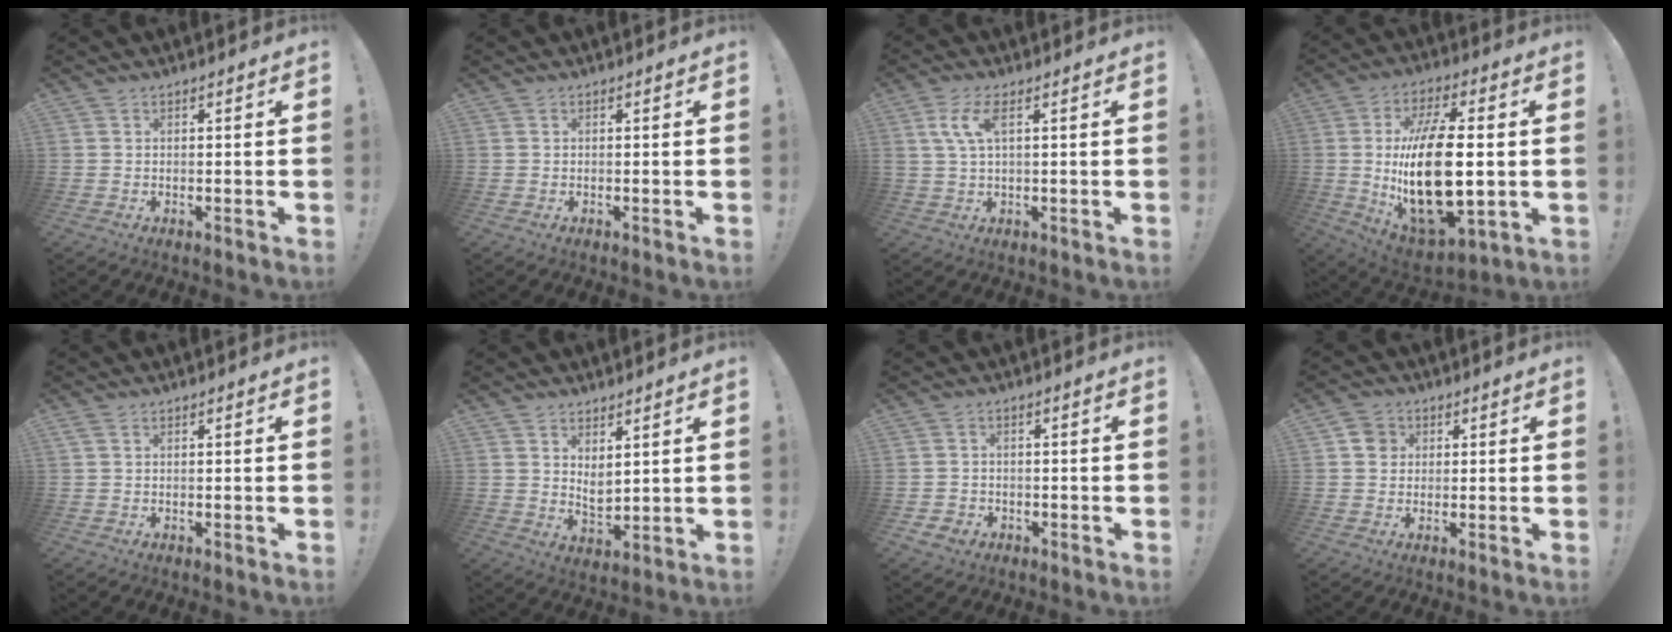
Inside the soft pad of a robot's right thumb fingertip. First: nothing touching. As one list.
[{"total": 0.0}, {"total": 6.6, "force": [2.3, 2.1, 5.9], "torque": [-0.109, 0.001, 0.041]}, {"total": 25.6, "force": [-0.1, 11.8, 22.7], "torque": [-0.449, -0.013, 0.003]}, {"total": 0.9, "force": [0.4, 0.1, 0.8], "torque": [-0.019, 0.000, 0.007]}, {"total": 4.8, "force": [3.6, 2.2, 2.4], "torque": [-0.035, -0.029, 0.065]}, {"total": 2.9, "force": [-1.4, 2.3, 1.0], "torque": [-0.023, 0.003, -0.026]}, {"total": 4.5, "force": [1.0, 4.2, 1.4], "torque": [-0.015, 0.007, 0.018]}]